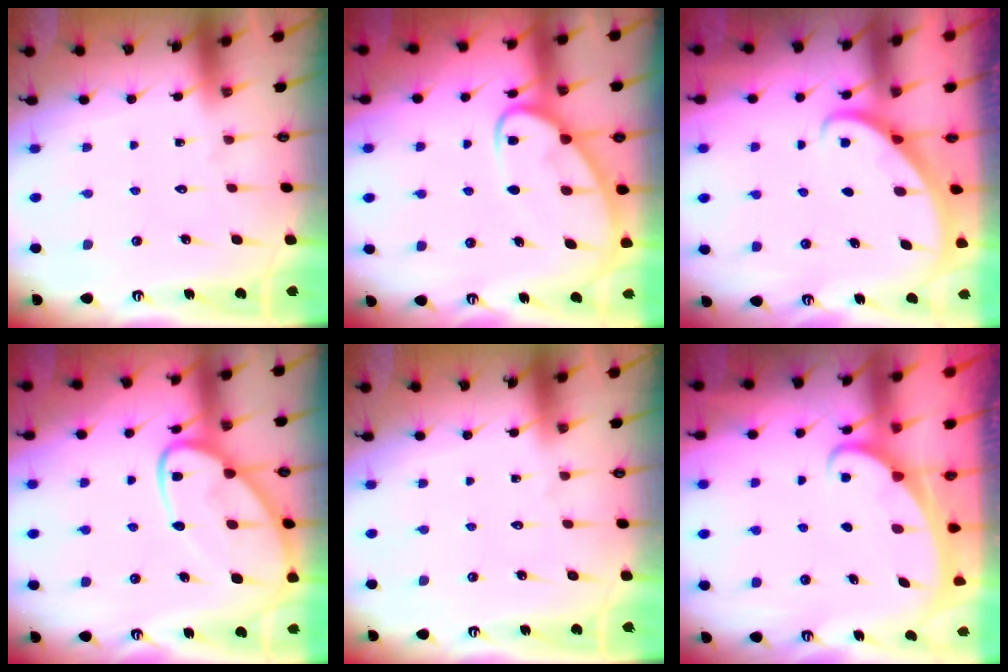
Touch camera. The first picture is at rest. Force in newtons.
{"total": 8.9, "press": 8.9, "slide": 1.0}
{"total": 2.7, "press": 2.7, "slide": 0.2}
{"total": 13.6, "press": 13.5, "slide": 1.2}
{"total": 0.0}
{"total": 2.4, "press": 2.4, "slide": 0.3}